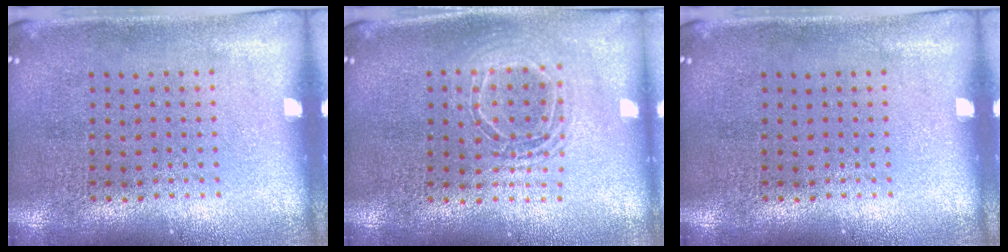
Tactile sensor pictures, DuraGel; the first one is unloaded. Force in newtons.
{"total": 1.8, "press": 1.5, "slide": 0.9}
{"total": 0.0}